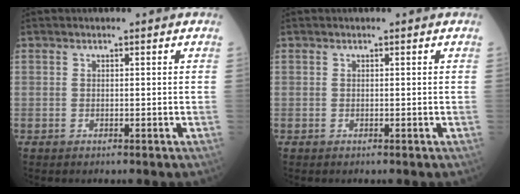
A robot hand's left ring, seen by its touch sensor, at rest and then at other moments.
{"total": 0.0}